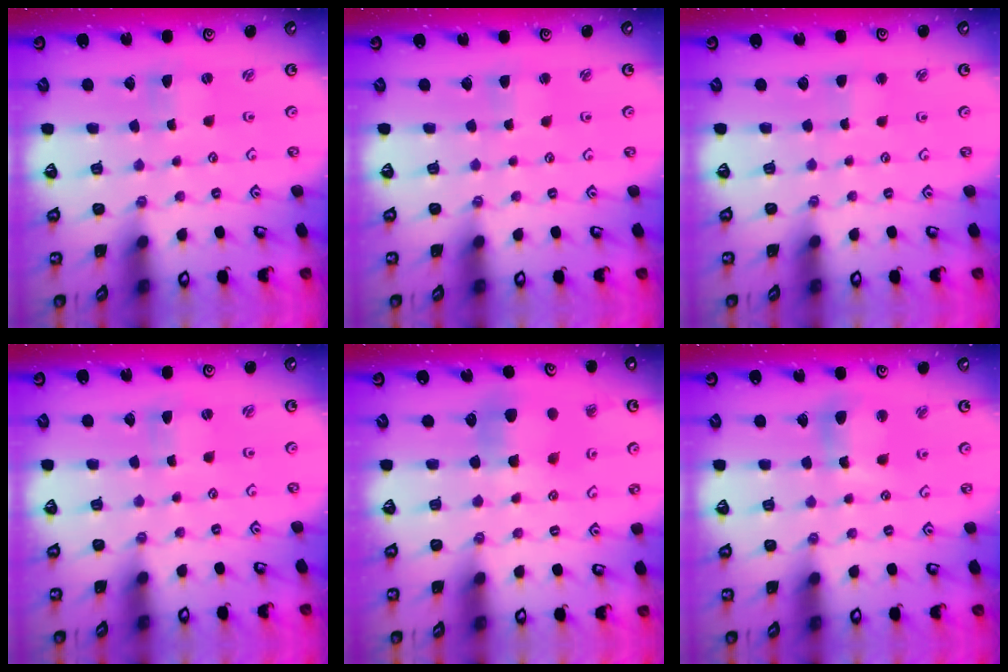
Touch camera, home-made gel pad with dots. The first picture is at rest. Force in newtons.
{"total": 2.9, "press": 2.9, "slide": 0.4}
{"total": 2.2, "press": 2.2, "slide": 0.2}
{"total": 0.0}
{"total": 7.2, "press": 7.2, "slide": 0.6}
{"total": 9.0, "press": 8.9, "slide": 1.4}